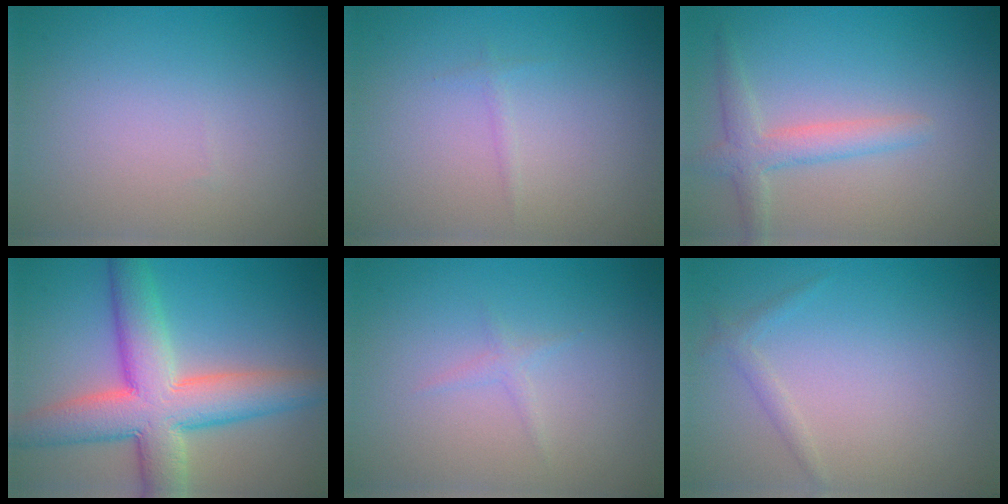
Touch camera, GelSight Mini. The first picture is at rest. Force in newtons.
{"total": 0.5, "press": 0.5, "slide": 0.1}
{"total": 2.8, "press": 2.8, "slide": 0.1}
{"total": 9.6, "press": 9.6, "slide": 0.4}
{"total": 0.8, "press": 0.8, "slide": 0.0}
{"total": 1.1, "press": 1.1, "slide": 0.1}